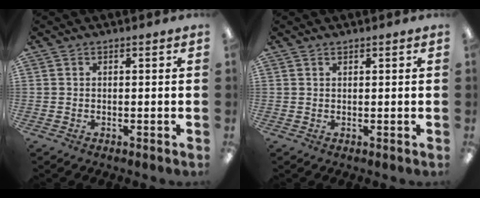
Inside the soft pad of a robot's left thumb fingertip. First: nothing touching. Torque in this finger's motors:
{"motor_torque": [-0.18, -0.06, -0.29, 0.15, -0.01]}